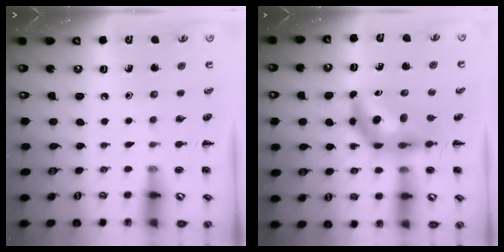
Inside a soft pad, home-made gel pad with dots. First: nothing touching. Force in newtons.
{"total": 9.9, "press": 9.3, "slide": 3.5}